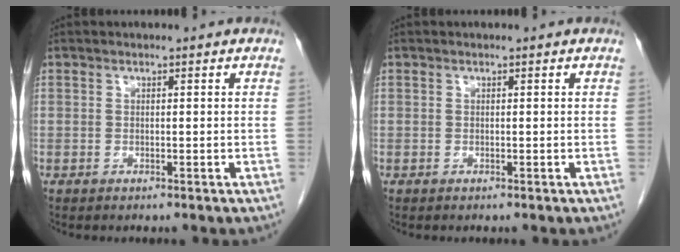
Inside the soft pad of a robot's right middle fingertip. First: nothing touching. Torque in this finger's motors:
{"motor_torque": [0.00, 0.00, 0.00, 0.00]}